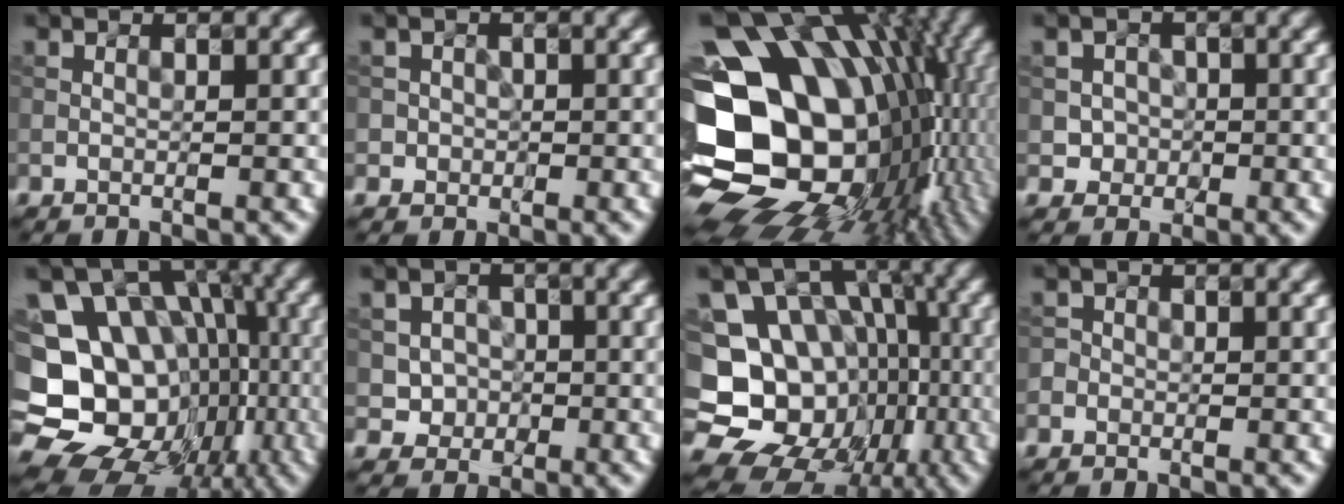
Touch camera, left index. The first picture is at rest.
{"total": 1.6, "force": [0.1, 1.6, 0.1], "torque": [0.010, -0.003, 0.008]}
{"total": 20.0, "force": [-0.8, 14.6, 13.7], "torque": [-0.244, -0.012, 0.011]}
{"total": 2.3, "force": [-0.2, 2.2, 0.4], "torque": [0.006, 0.000, -0.002]}
{"total": 19.4, "force": [-4.3, 16.2, 9.8], "torque": [-0.173, 0.006, -0.064]}
{"total": 3.0, "force": [-0.2, 2.8, 0.9], "torque": [0.002, 0.000, -0.010]}
{"total": 18.4, "force": [-4.5, 16.3, 7.4], "torque": [-0.150, 0.014, -0.068]}
{"total": 1.1, "force": [-0.2, 1.1, 0.1], "torque": [0.004, 0.004, -0.008]}